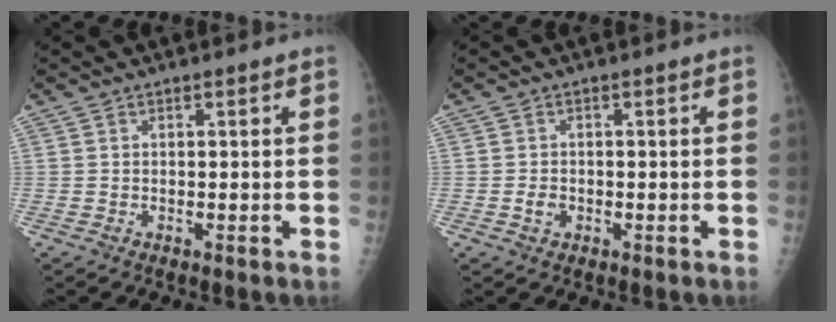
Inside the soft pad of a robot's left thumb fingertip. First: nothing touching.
{"total": 1.9, "force": [-0.6, 1.5, 1.1], "torque": [-0.013, 0.004, -0.010]}